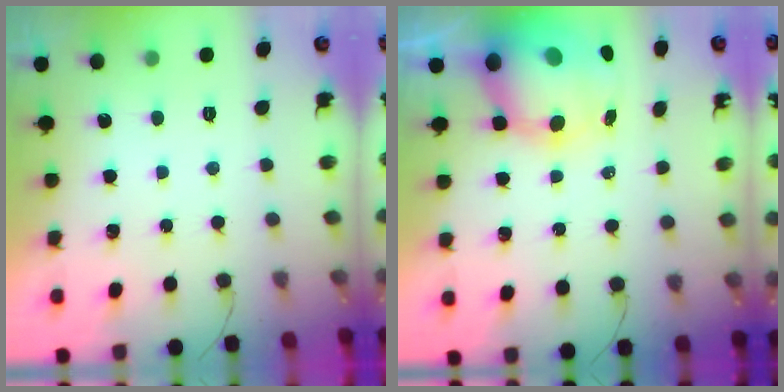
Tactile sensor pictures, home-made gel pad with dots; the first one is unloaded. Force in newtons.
{"total": 12.3, "press": 11.9, "slide": 3.2}